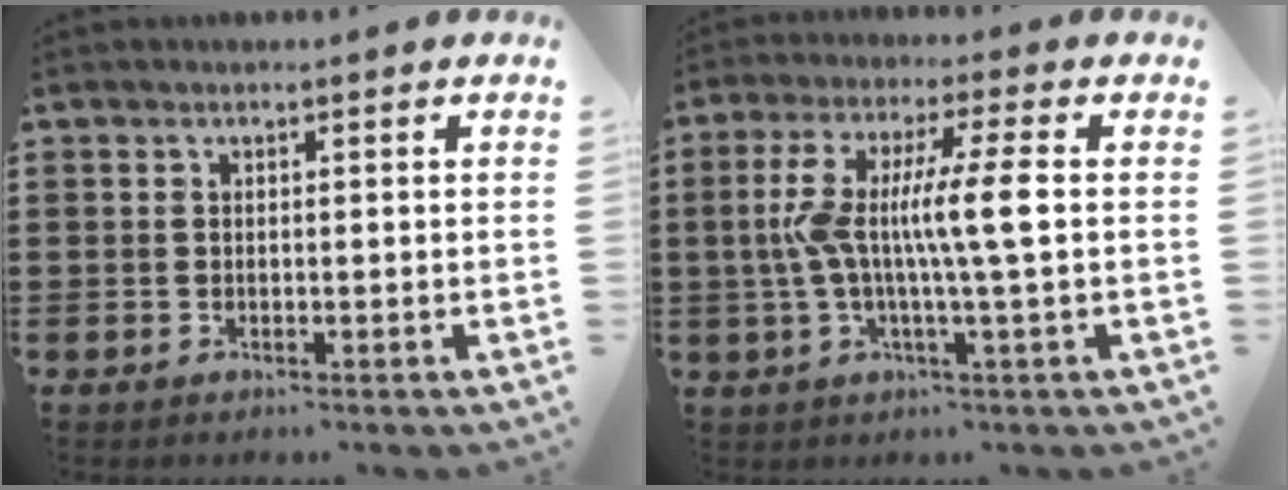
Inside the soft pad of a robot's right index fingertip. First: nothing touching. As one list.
[{"total": 9.7, "force": [-0.2, 0.4, 9.7], "torque": [-0.182, -0.002, -0.011]}]